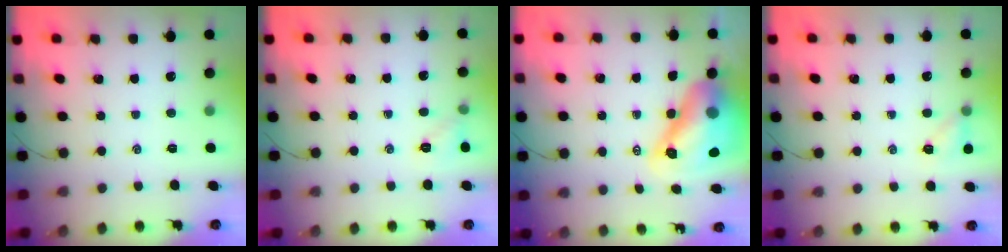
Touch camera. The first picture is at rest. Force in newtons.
{"total": 5.5, "press": 5.2, "slide": 1.7}
{"total": 14.9, "press": 14.3, "slide": 4.2}
{"total": 5.6, "press": 5.4, "slide": 1.7}